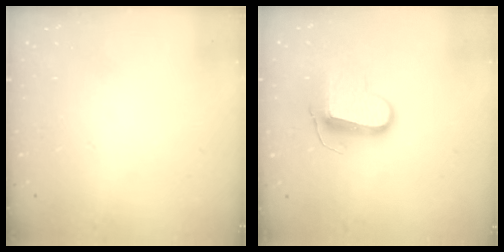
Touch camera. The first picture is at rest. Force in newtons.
{"total": 10.0, "press": 10.0, "slide": 0.2}